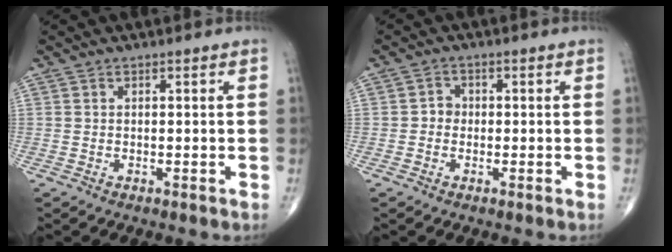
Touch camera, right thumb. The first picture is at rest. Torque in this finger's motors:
{"motor_torque": [-0.07, -0.11, 0.51, 0.06, -0.01]}